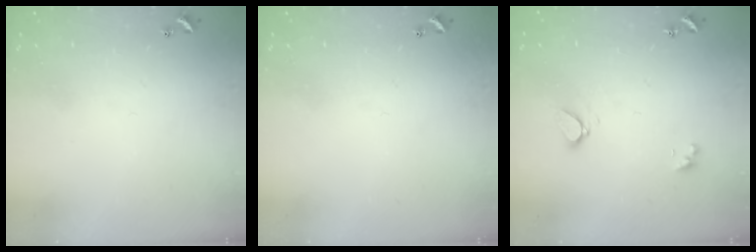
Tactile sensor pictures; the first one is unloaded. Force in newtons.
{"total": 0.0}
{"total": 3.1, "press": 3.1, "slide": 0.3}